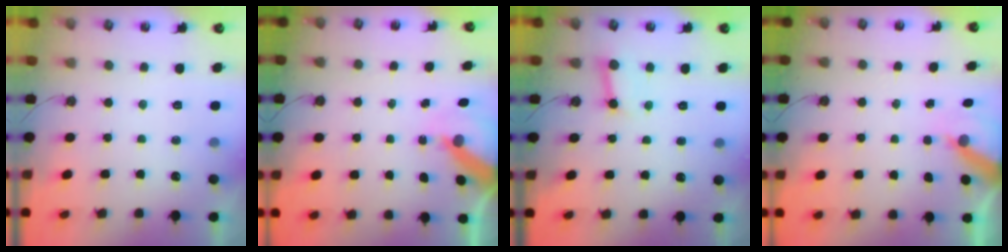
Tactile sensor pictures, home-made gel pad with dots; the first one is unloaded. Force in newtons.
{"total": 7.1, "press": 7.1, "slide": 0.9}
{"total": 3.6, "press": 3.6, "slide": 0.6}
{"total": 5.6, "press": 5.5, "slide": 0.5}